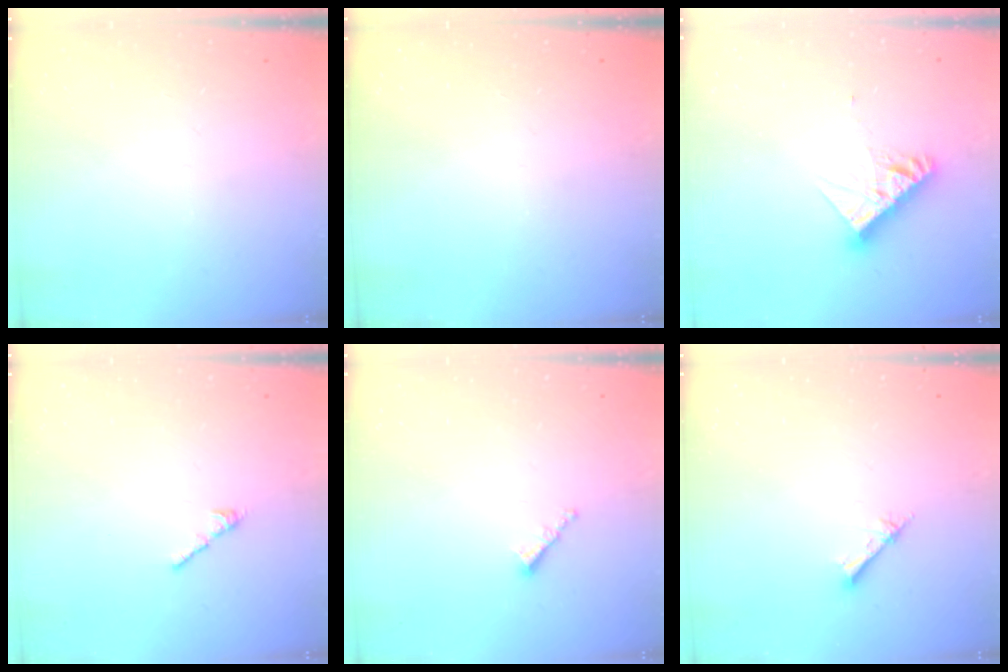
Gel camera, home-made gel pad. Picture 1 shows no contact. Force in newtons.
{"total": 0.0}
{"total": 10.2, "press": 10.2, "slide": 0.7}
{"total": 2.7, "press": 2.6, "slide": 0.7}
{"total": 1.0, "press": 0.9, "slide": 0.4}
{"total": 2.4, "press": 2.4, "slide": 0.3}